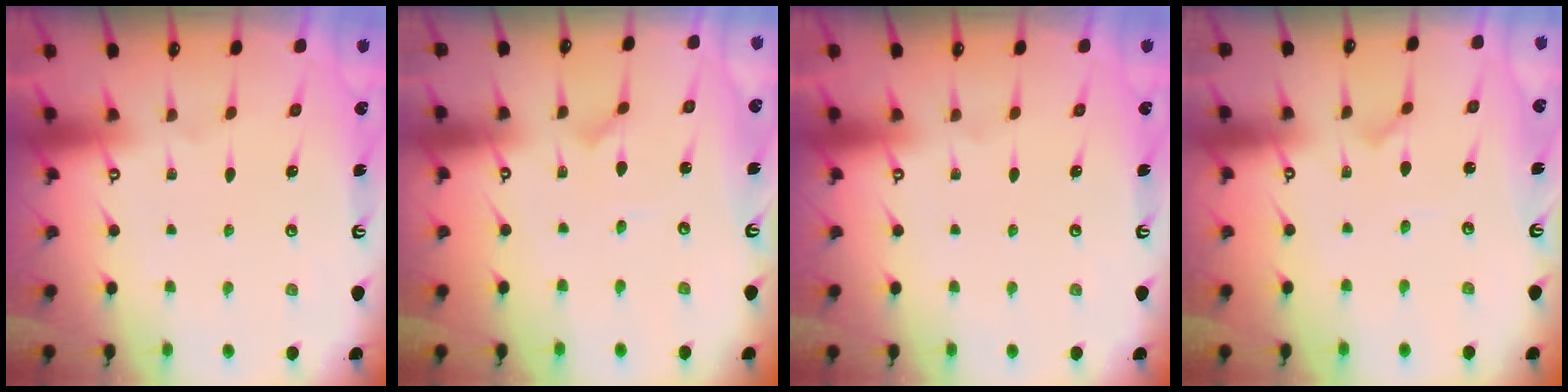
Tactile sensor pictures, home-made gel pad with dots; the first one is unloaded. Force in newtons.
{"total": 0.0}
{"total": 0.0}
{"total": 0.0}